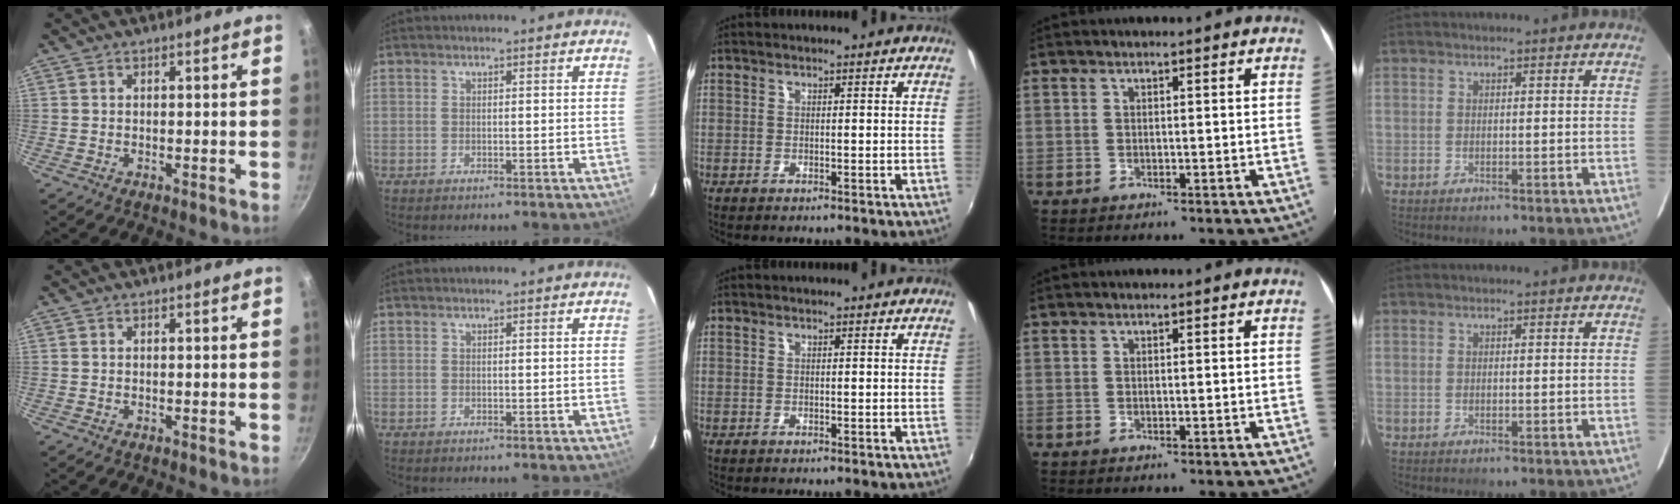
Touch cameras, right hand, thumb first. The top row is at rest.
{}